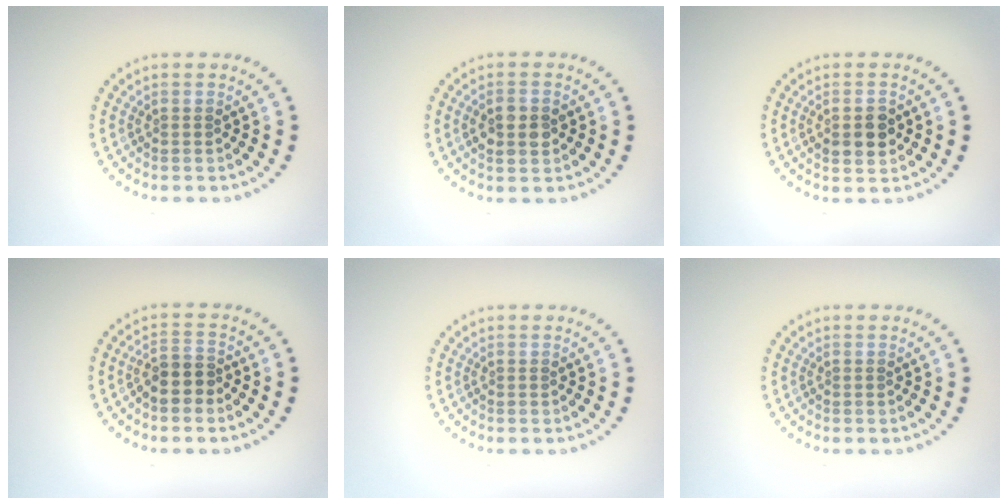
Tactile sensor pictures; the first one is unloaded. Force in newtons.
{"total": 2.7, "press": 2.6, "slide": 0.3}
{"total": 2.5, "press": 2.5, "slide": 0.2}
{"total": 2.6, "press": 2.3, "slide": 1.2}
{"total": 0.0}
{"total": 0.0}